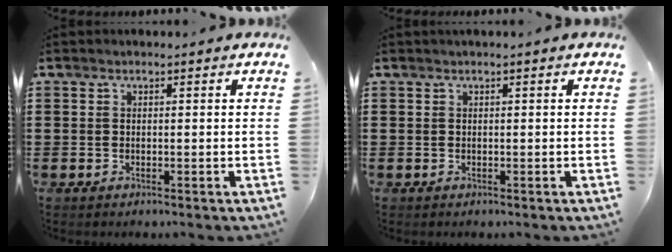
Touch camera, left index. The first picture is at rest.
{"total": 0.0}